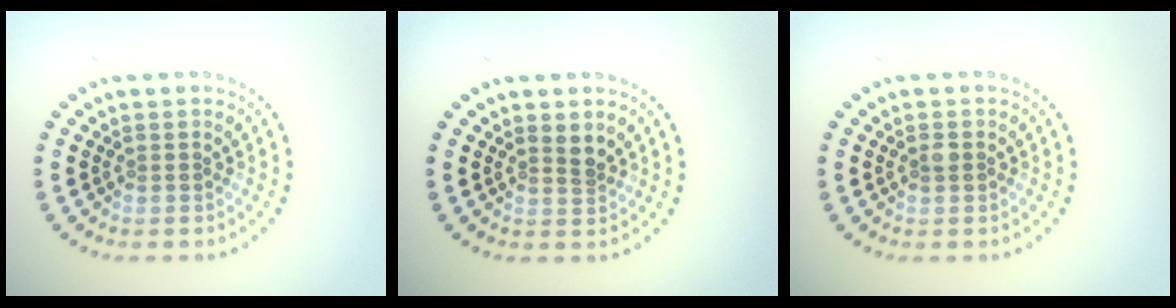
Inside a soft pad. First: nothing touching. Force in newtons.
{"total": 1.4, "press": 1.2, "slide": 0.9}
{"total": 0.9, "press": 0.9, "slide": 0.1}